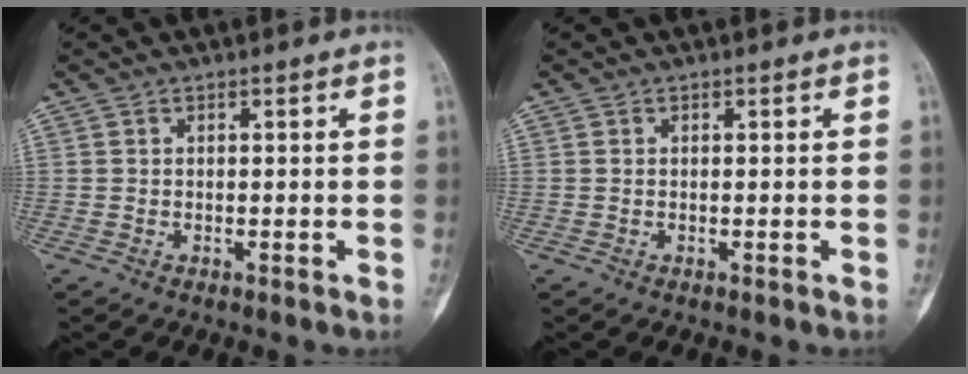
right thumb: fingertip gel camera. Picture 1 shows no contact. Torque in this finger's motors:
{"motor_torque": [0.03, -0.14, -0.07, 0.12, -0.02]}